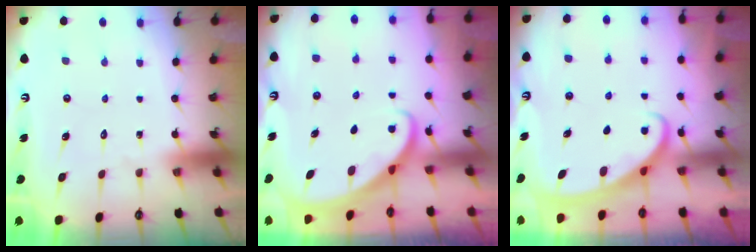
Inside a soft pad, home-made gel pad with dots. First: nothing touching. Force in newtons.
{"total": 2.4, "press": 2.3, "slide": 0.3}
{"total": 2.6, "press": 2.6, "slide": 0.4}